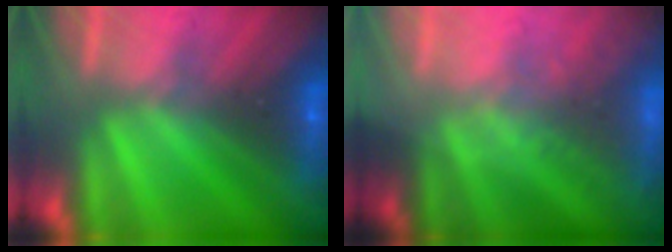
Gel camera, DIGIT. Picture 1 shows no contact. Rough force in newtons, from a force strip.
{"total": 7.1}